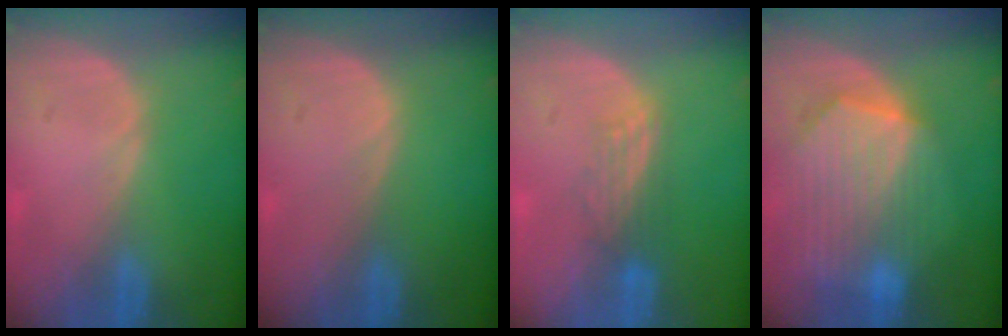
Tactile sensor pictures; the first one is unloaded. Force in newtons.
{"total": 0.0}
{"total": 2.8, "press": 2.7, "slide": 0.6}
{"total": 10.3, "press": 9.0, "slide": 5.2}